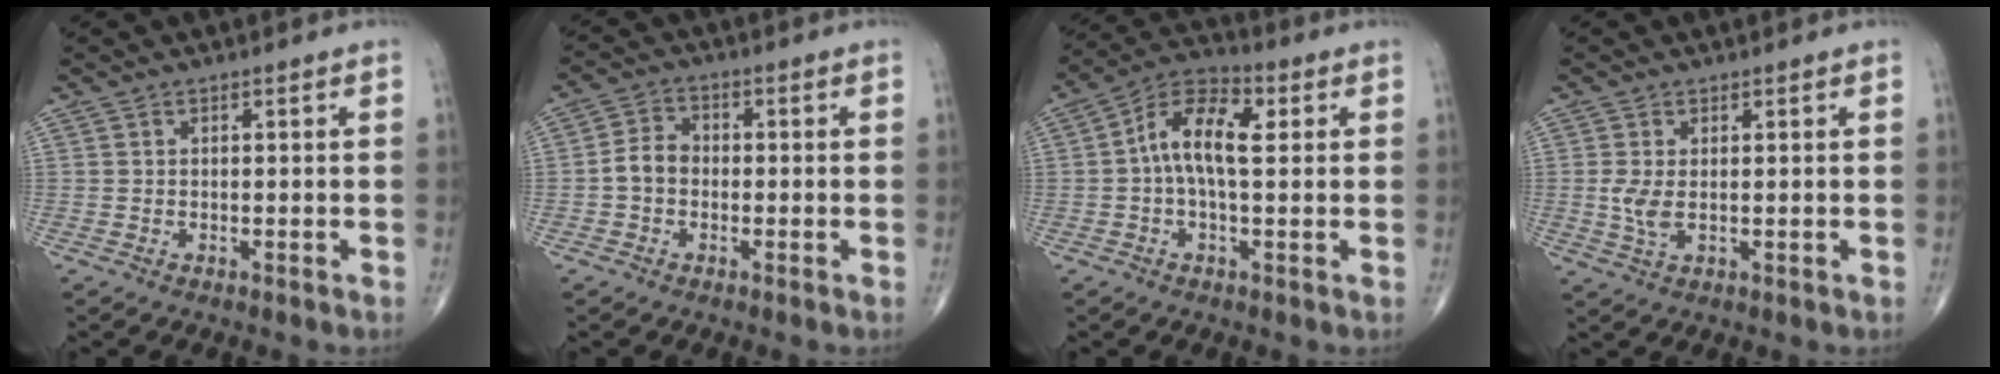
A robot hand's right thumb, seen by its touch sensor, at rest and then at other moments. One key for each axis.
{"total": 4.6, "fx": -0.9, "fy": 3.5, "fz": 2.8, "tx": -0.044, "ty": 0.017, "tz": -0.026}
{"total": 10.6, "fx": 1.4, "fy": 5.2, "fz": 9.1, "tx": -0.155, "ty": 0.031, "tz": 0.014}
{"total": 3.5, "fx": 0.2, "fy": 1.6, "fz": 3.1, "tx": -0.074, "ty": -0.008, "tz": 0.008}